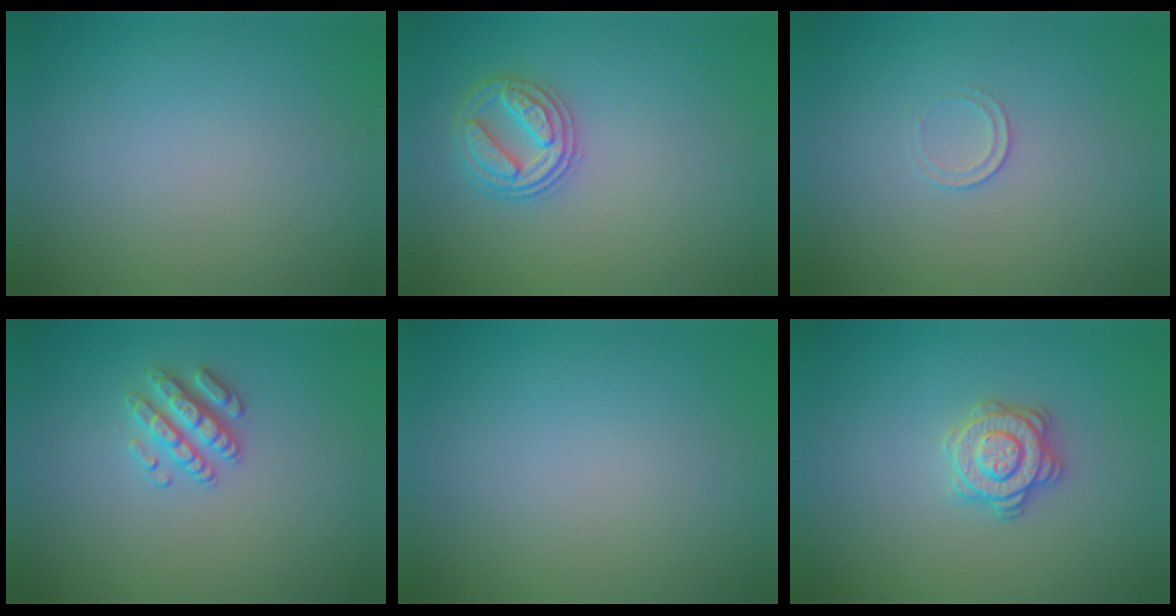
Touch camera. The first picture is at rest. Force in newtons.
{"total": 2.9, "press": 2.9, "slide": 0.4}
{"total": 0.7, "press": 0.3, "slide": 0.6}
{"total": 2.6, "press": 2.6, "slide": 0.6}
{"total": 0.0}
{"total": 2.8, "press": 2.8, "slide": 0.2}